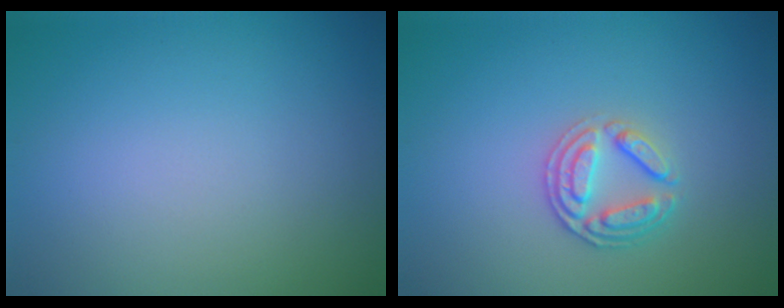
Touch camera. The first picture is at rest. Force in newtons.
{"total": 2.7, "press": 2.5, "slide": 1.0}